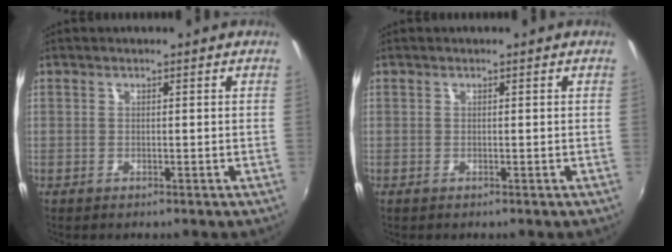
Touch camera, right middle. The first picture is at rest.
{"total": 0.0}